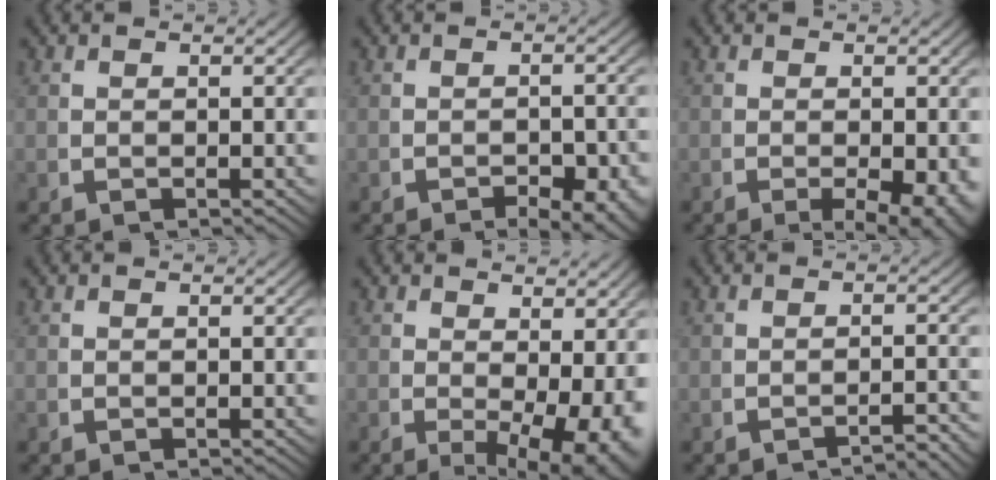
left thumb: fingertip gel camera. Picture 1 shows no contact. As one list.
[{"total": 4.4, "force": [-2.7, 2.0, 2.8], "torque": [-0.039, -0.019, -0.037]}, {"total": 4.7, "force": [-1.8, 2.1, 3.8], "torque": [-0.060, -0.024, -0.017]}, {"total": 0.0}, {"total": 6.9, "force": [-1.1, 3.8, 5.7], "torque": [-0.086, -0.032, -0.003]}, {"total": 2.5, "force": [-2.4, 0.0, 0.8], "torque": [-0.013, -0.002, -0.036]}]